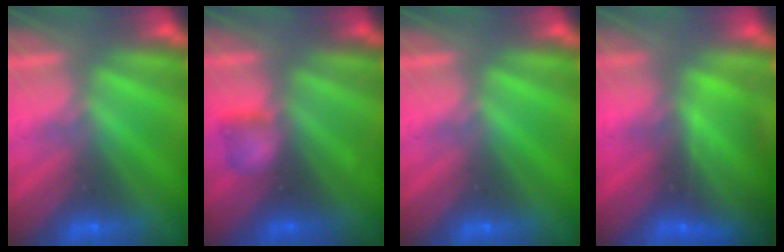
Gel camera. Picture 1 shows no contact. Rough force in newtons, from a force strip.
{"total": 2.1}
{"total": 0.0}
{"total": 8.4}